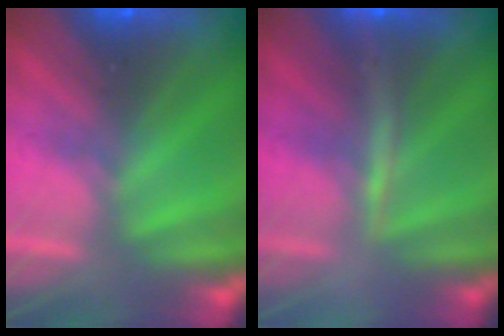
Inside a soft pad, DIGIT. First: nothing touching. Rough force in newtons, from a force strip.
{"total": 2.6}